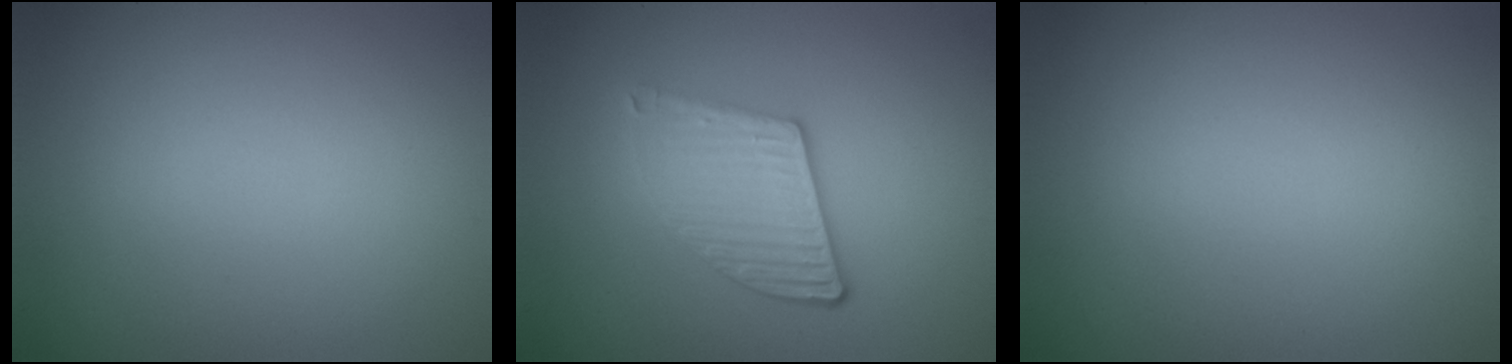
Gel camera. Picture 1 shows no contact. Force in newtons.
{"total": 4.0, "press": 3.3, "slide": 2.2}
{"total": 0.0}